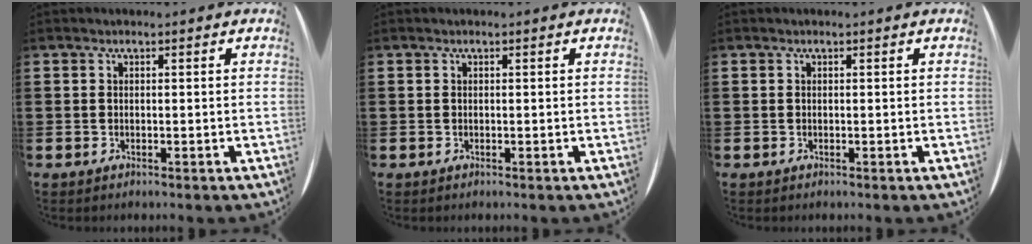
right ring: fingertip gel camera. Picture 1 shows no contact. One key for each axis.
{"total": 0.0}
{"total": 0.0}